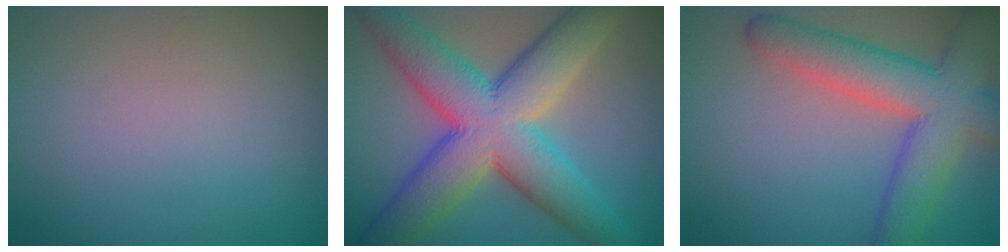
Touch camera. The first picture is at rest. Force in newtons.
{"total": 12.2, "press": 12.2, "slide": 0.2}
{"total": 8.3, "press": 8.3, "slide": 0.5}